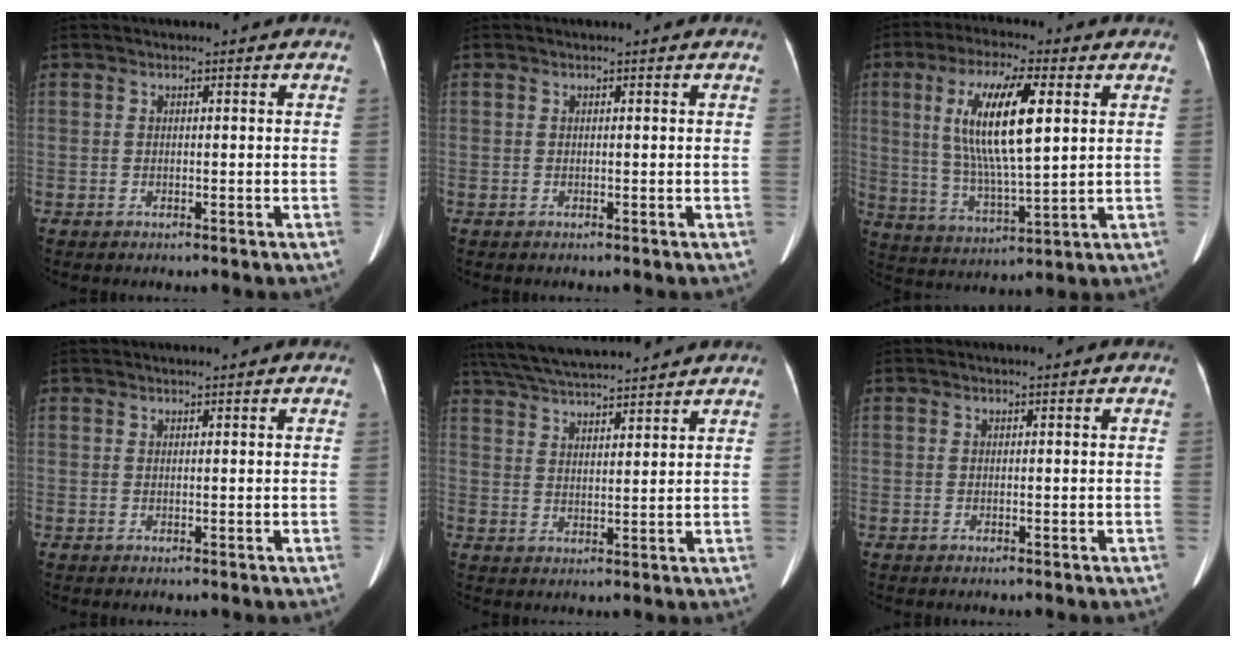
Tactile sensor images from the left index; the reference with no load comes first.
{"total": 0.0}
{"total": 13.2, "force": [3.3, 2.2, 12.6], "torque": [-0.247, -0.002, 0.065]}
{"total": 2.4, "force": [2.2, 0.0, 0.9], "torque": [-0.011, 0.014, 0.027]}
{"total": 13.9, "force": [12.7, 1.0, 5.6], "torque": [-0.106, 0.027, 0.204]}
{"total": 0.0}